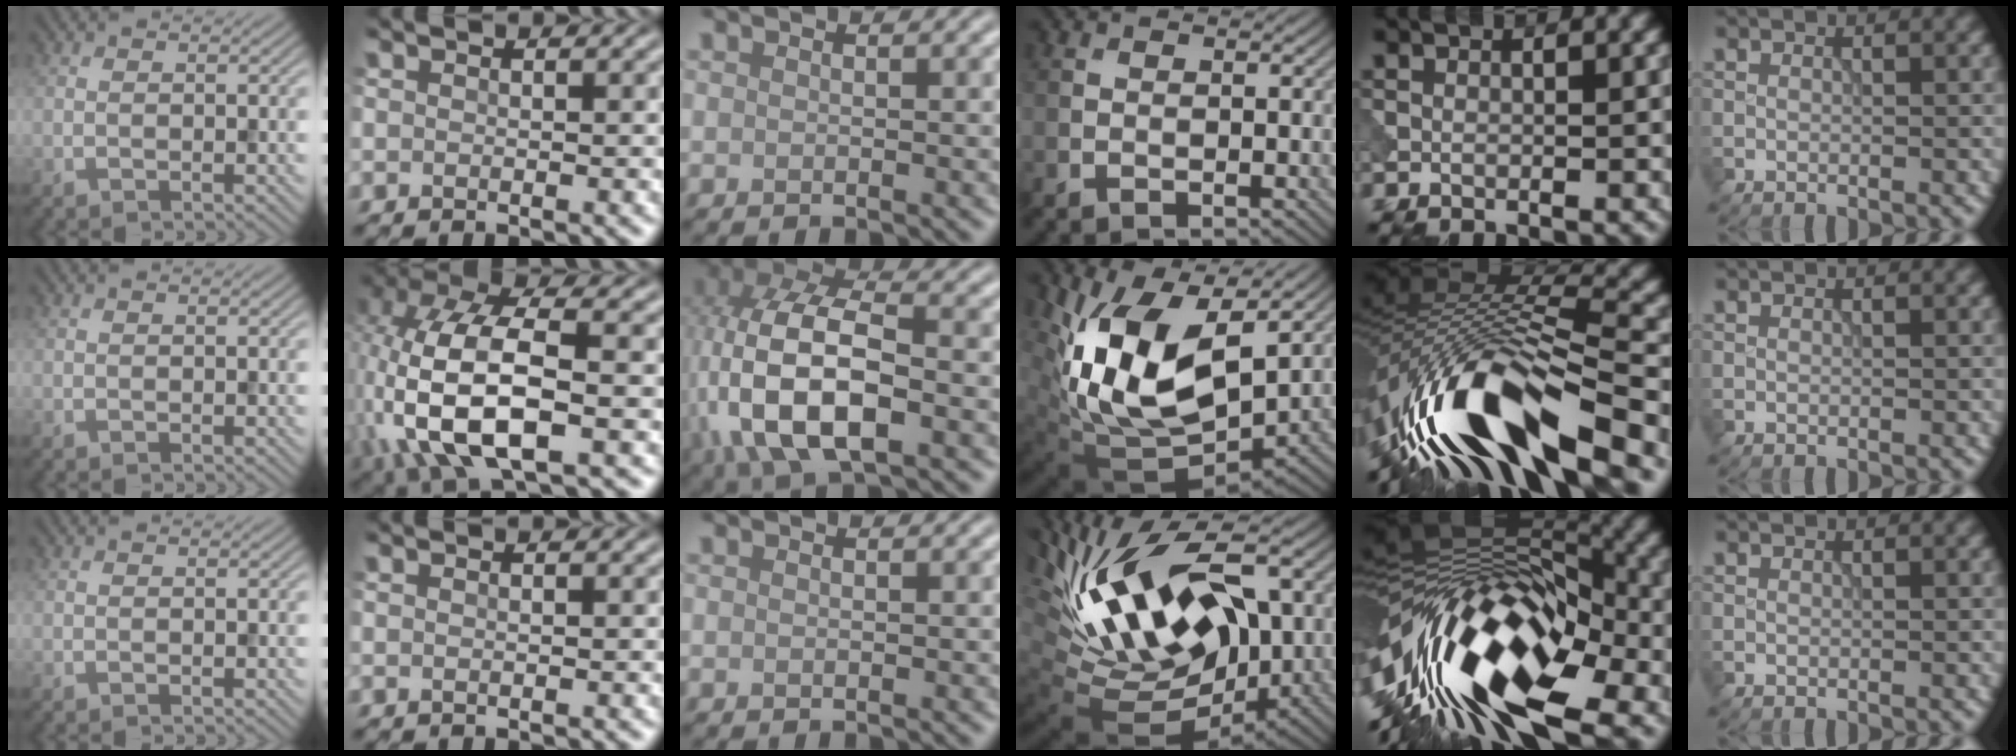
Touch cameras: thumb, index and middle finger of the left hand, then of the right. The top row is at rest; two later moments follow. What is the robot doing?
{"motion": "extract", "object": "peg toy"}